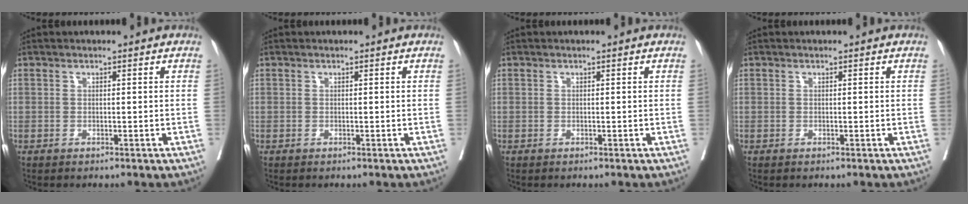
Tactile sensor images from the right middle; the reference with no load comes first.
{"total": 0.0}
{"total": 0.0}
{"total": 0.0}